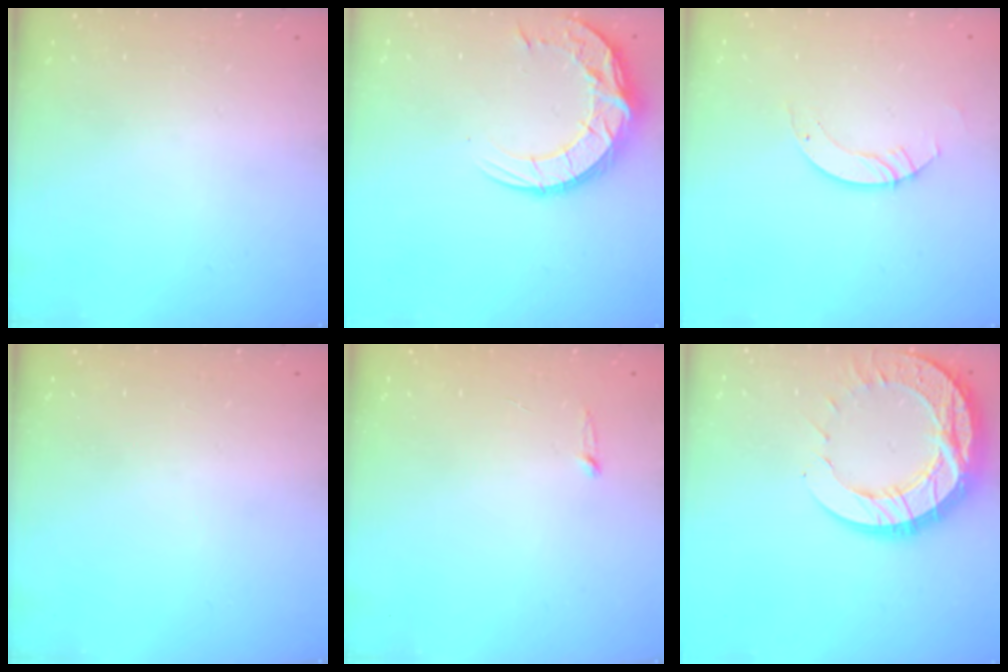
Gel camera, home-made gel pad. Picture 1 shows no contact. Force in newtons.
{"total": 13.7, "press": 13.6, "slide": 1.1}
{"total": 3.8, "press": 3.7, "slide": 0.4}
{"total": 0.0}
{"total": 2.5, "press": 2.5, "slide": 0.2}
{"total": 19.4, "press": 19.4, "slide": 1.8}